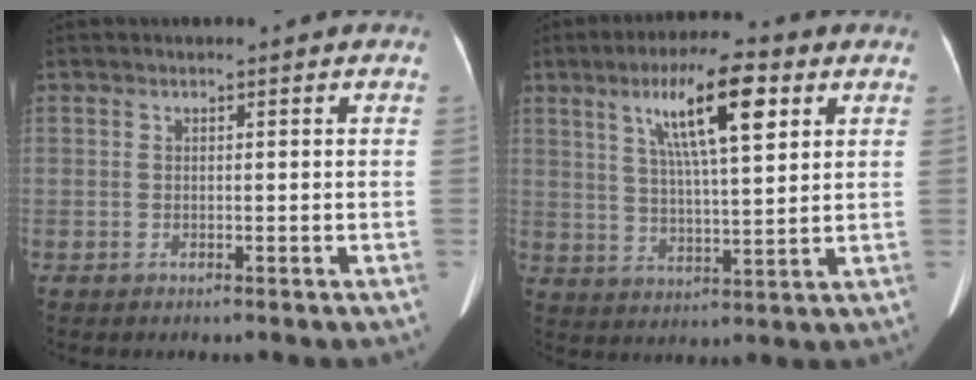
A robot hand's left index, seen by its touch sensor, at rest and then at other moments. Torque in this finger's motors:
{"motor_torque": [1.08, -1.06, 0.52, 0.10]}